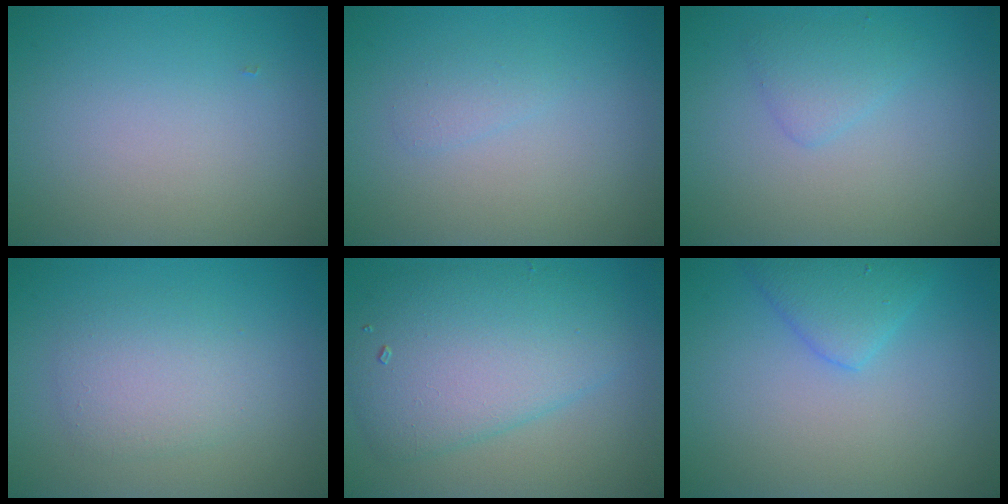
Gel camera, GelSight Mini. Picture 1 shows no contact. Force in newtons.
{"total": 1.0, "press": 1.0, "slide": 0.0}
{"total": 1.6, "press": 1.6, "slide": 0.1}
{"total": 2.9, "press": 2.9, "slide": 0.1}
{"total": 7.1, "press": 7.1, "slide": 0.1}
{"total": 2.8, "press": 2.8, "slide": 0.2}